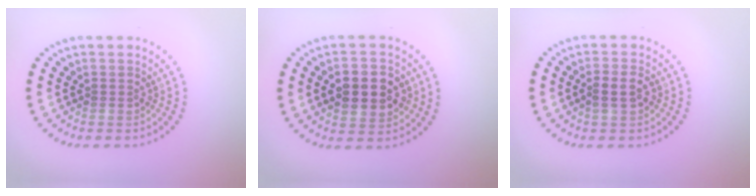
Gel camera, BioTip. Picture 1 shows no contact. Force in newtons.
{"total": 5.0, "press": 5.0, "slide": 0.3}
{"total": 2.1, "press": 2.1, "slide": 0.6}